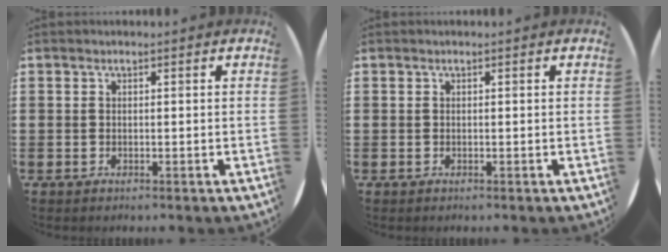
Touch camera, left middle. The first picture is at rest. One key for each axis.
{"total": 0.0}